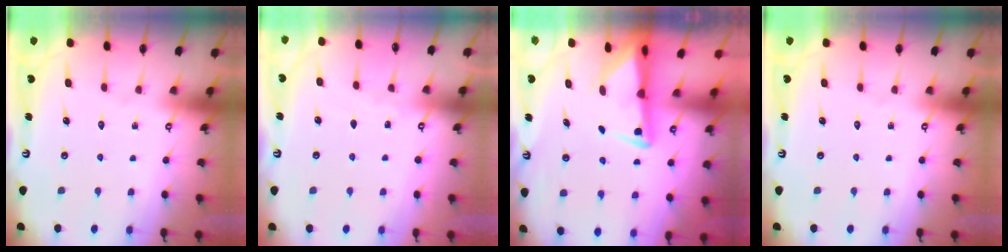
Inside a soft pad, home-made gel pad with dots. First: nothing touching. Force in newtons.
{"total": 2.5, "press": 2.5, "slide": 0.4}
{"total": 4.0, "press": 4.0, "slide": 0.6}
{"total": 0.0}